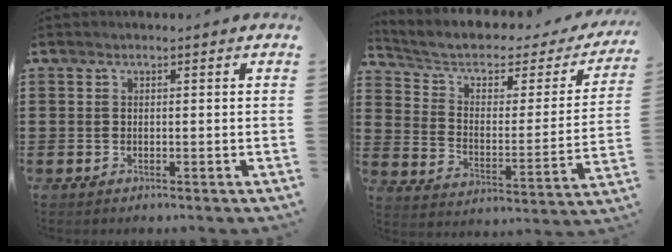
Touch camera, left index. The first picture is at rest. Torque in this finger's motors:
{"motor_torque": [2.14, 0.00, 0.27, 0.04]}